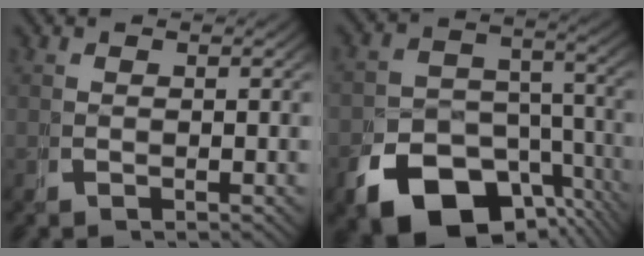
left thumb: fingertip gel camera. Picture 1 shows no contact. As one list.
[{"total": 13.2, "force": [-7.3, 8.5, 6.9], "torque": [-0.108, -0.039, -0.107]}]